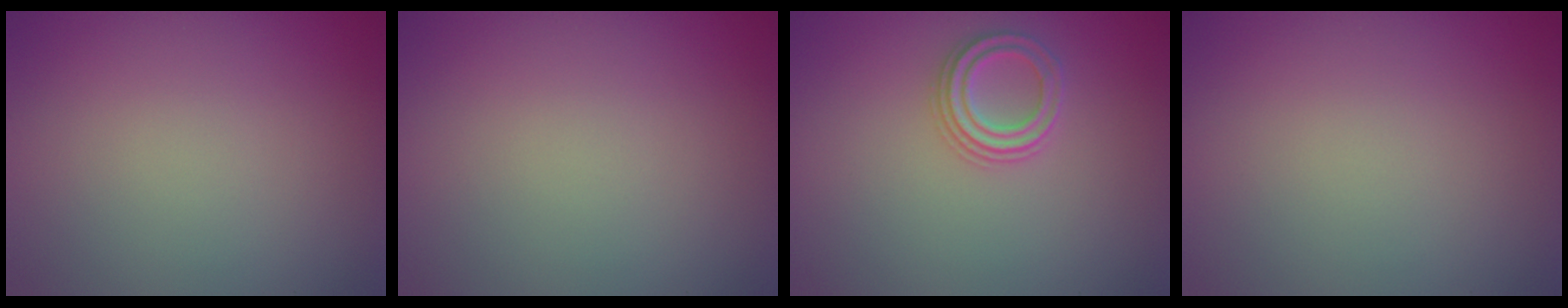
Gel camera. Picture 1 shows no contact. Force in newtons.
{"total": 0.0}
{"total": 2.3, "press": 2.2, "slide": 0.5}
{"total": 0.0}